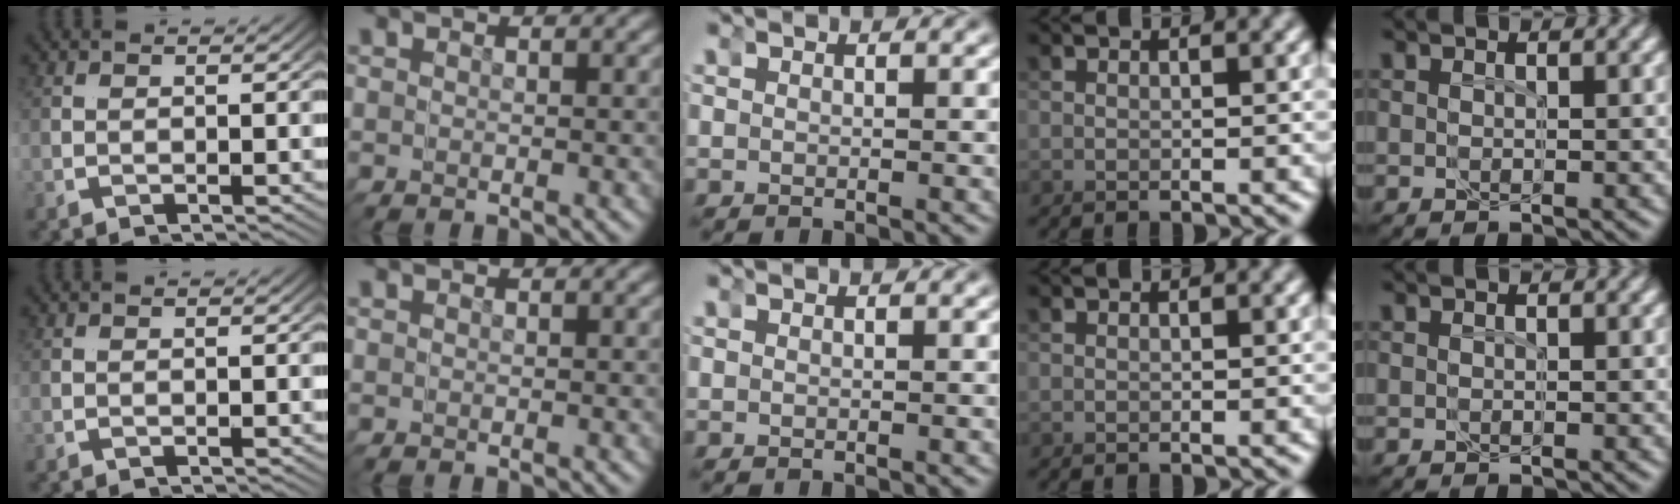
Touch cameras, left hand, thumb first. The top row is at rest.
{}